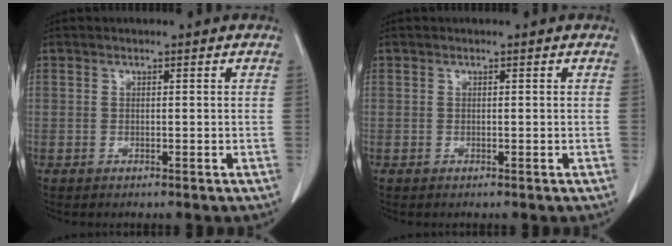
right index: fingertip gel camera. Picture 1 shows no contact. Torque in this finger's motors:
{"motor_torque": [-0.01, 0.01, 0.00, 0.00]}